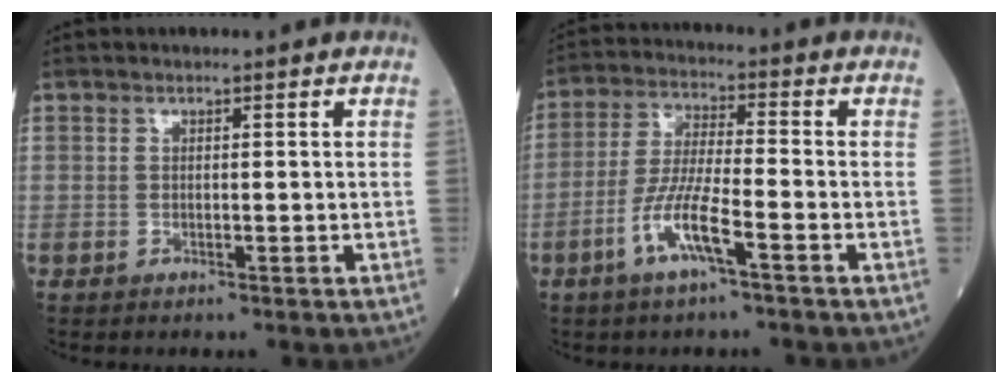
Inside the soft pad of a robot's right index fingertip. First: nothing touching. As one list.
[{"total": 7.9, "force": [-3.8, 0.5, 6.9], "torque": [-0.147, -0.004, -0.074]}]